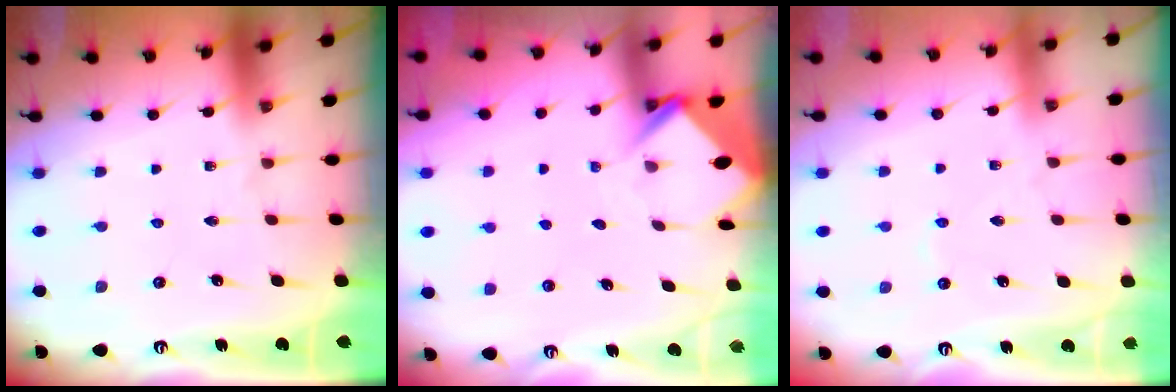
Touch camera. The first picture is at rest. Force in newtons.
{"total": 4.0, "press": 4.0, "slide": 0.2}
{"total": 2.6, "press": 2.5, "slide": 0.5}